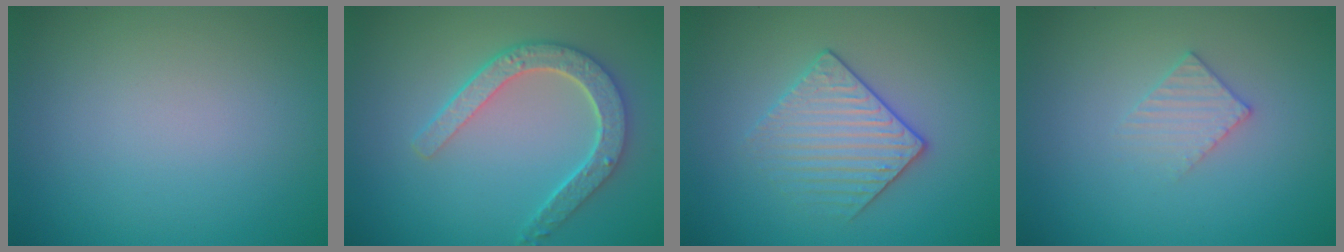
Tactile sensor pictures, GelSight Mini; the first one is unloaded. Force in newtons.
{"total": 4.7, "press": 3.7, "slide": 2.8}
{"total": 3.2, "press": 3.0, "slide": 1.0}
{"total": 1.9, "press": 1.9, "slide": 0.2}